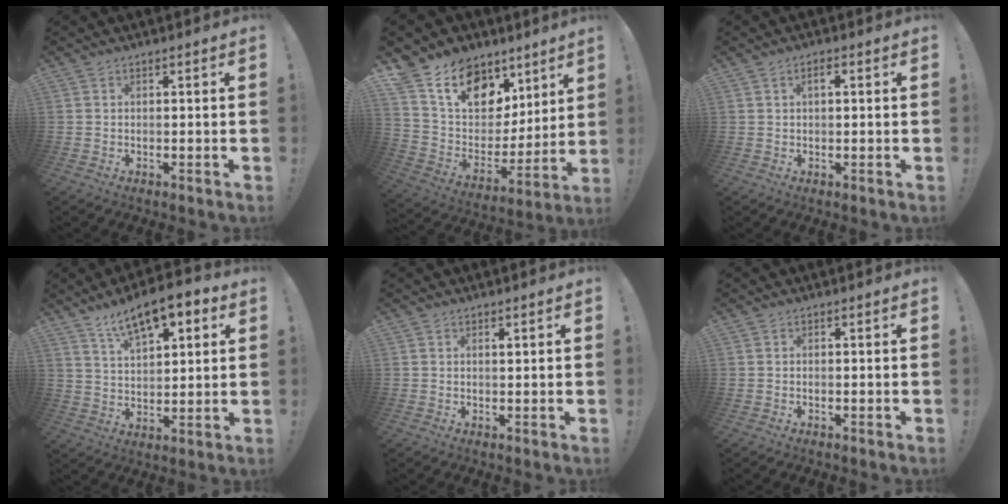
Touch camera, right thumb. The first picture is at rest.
{"total": 14.6, "force": [10.2, 9.2, 5.0], "torque": [-0.094, -0.077, 0.201]}
{"total": 1.9, "force": [0.5, 1.0, 1.5], "torque": [-0.023, 0.002, 0.006]}
{"total": 12.1, "force": [8.0, 5.0, 7.6], "torque": [-0.124, -0.043, 0.141]}
{"total": 0.8, "force": [0.5, 0.2, 0.6], "torque": [-0.003, -0.003, 0.007]}
{"total": 0.0}